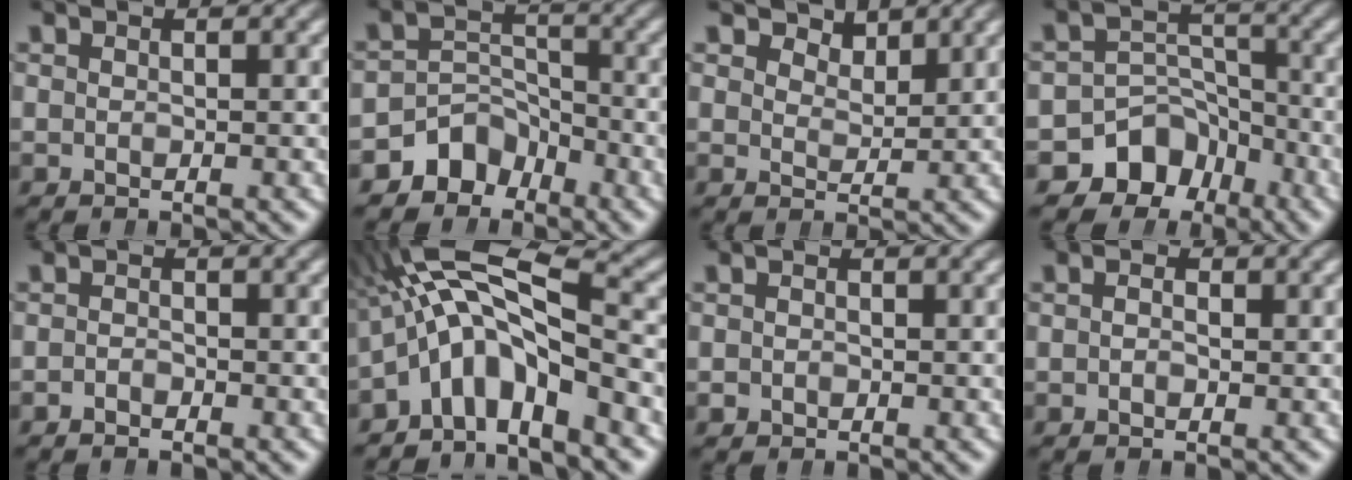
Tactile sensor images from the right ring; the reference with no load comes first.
{"total": 5.8, "force": [-3.6, 4.2, 1.7], "torque": [-0.017, -0.013, -0.063]}
{"total": 2.2, "force": [2.2, 0.3, 0.3], "torque": [0.008, -0.006, 0.045]}
{"total": 10.0, "force": [-5.0, 8.1, 3.1], "torque": [-0.043, -0.028, -0.081]}
{"total": 1.2, "force": [-1.1, 0.1, -0.2], "torque": [0.015, -0.004, -0.020]}
{"total": 11.7, "force": [0.5, 8.2, 8.3], "torque": [-0.171, -0.019, 0.004]}
{"total": 1.0, "force": [-0.4, 0.9, 0.2], "torque": [-0.008, -0.012, 0.001]}
{"total": 0.9, "force": [-0.2, 0.7, 0.5], "torque": [-0.005, -0.002, -0.002]}